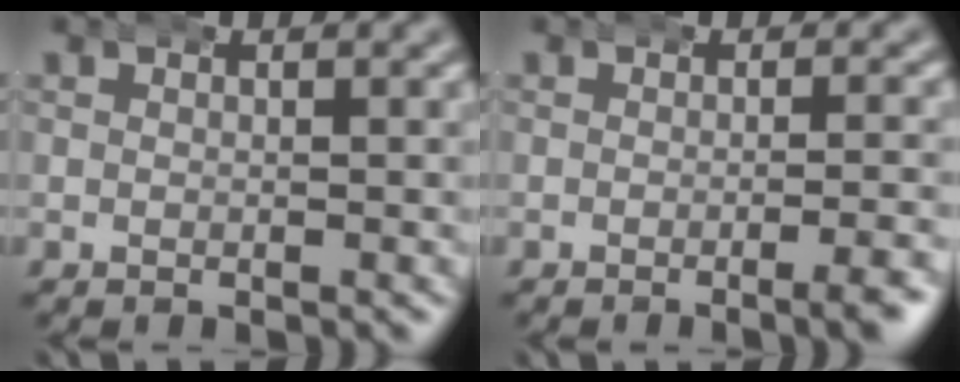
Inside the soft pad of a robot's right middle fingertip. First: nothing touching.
{"total": 2.0, "force": [-1.2, -0.3, 1.6], "torque": [-0.023, 0.005, -0.022]}